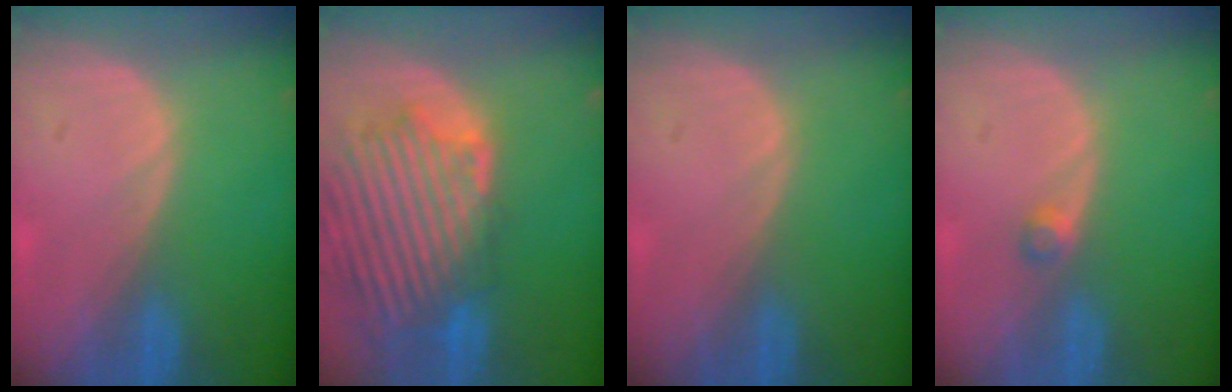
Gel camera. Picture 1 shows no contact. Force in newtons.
{"total": 13.7, "press": 11.8, "slide": 7.0}
{"total": 0.0}
{"total": 1.6, "press": 1.4, "slide": 0.9}